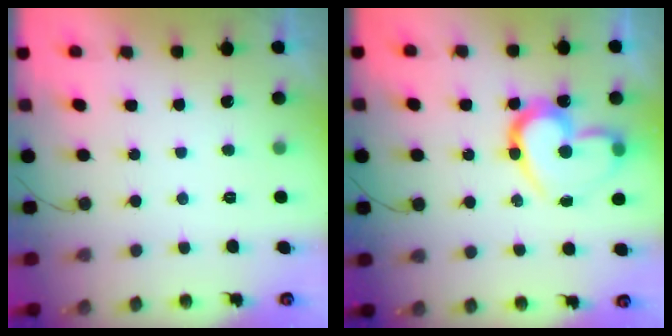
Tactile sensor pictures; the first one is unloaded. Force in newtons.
{"total": 16.6, "press": 16.5, "slide": 1.8}